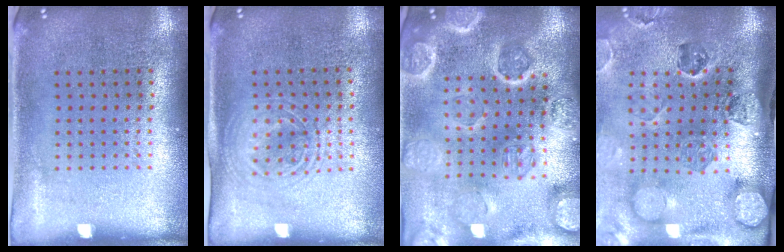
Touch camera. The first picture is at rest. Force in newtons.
{"total": 1.5, "press": 1.3, "slide": 0.6}
{"total": 4.4, "press": 4.0, "slide": 1.9}
{"total": 3.1, "press": 2.8, "slide": 1.3}